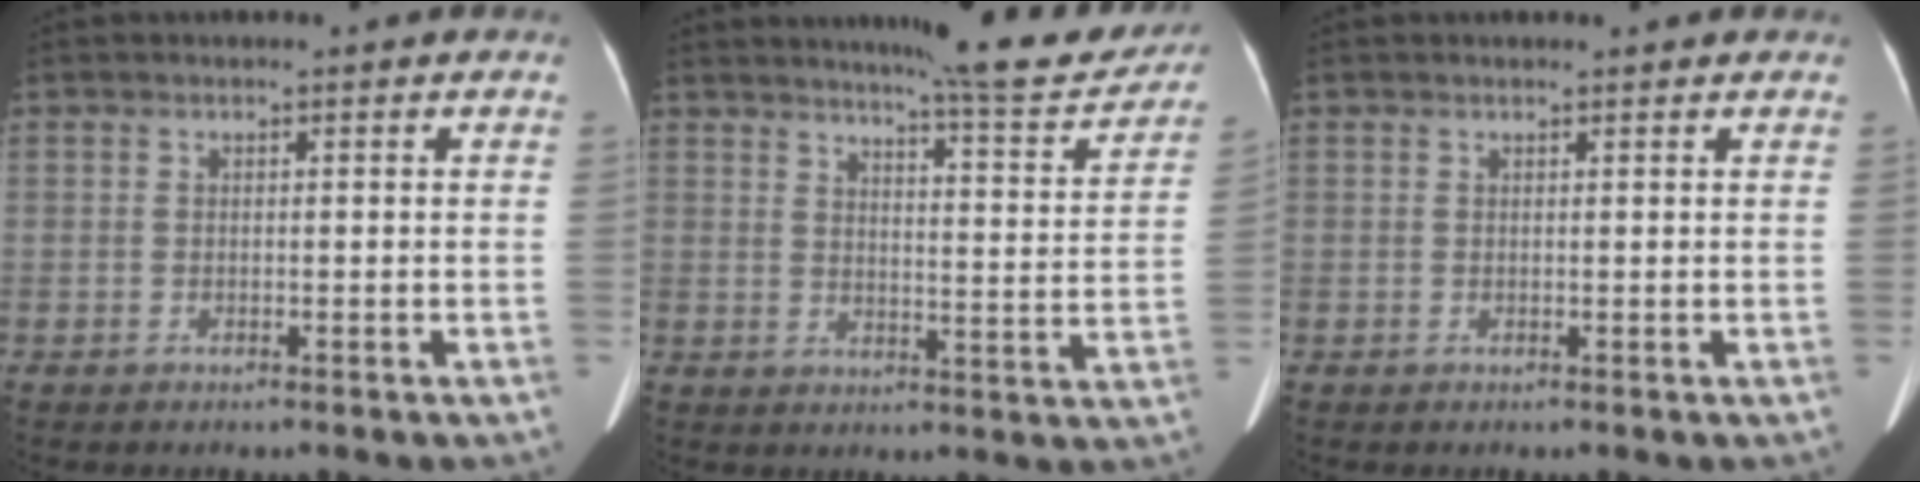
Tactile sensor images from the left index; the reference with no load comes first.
{"total": 13.5, "force": [12.4, 0.8, 5.2], "torque": [-0.061, -0.030, 0.148]}
{"total": 1.7, "force": [1.6, 0.3, 0.5], "torque": [-0.012, 0.013, 0.019]}